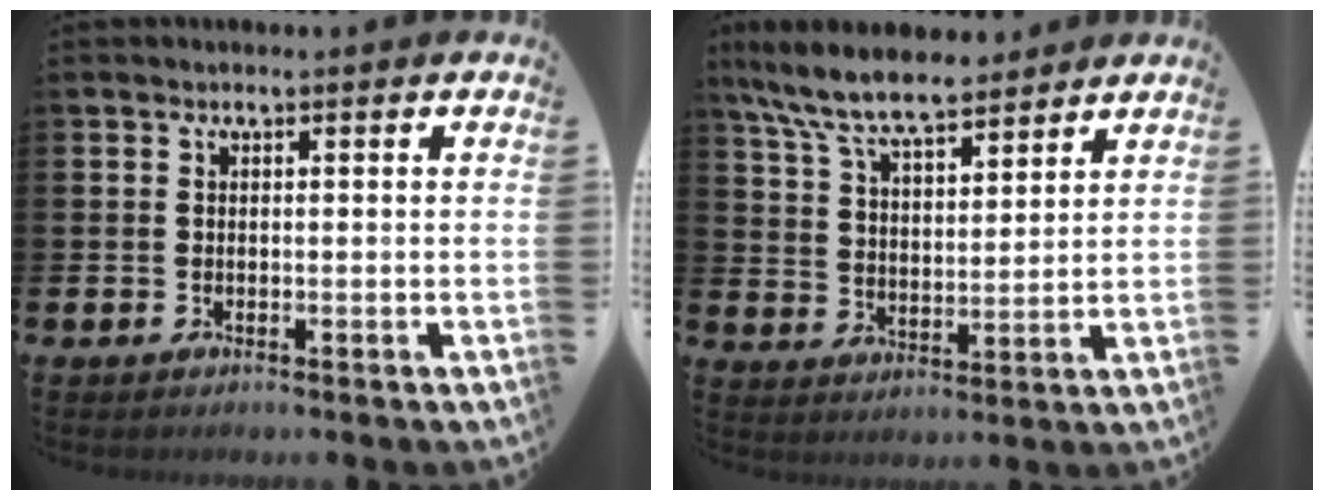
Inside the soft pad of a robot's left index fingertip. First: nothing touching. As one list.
[{"total": 9.1, "force": [8.3, 1.9, 3.3], "torque": [-0.098, -0.035, 0.153]}]